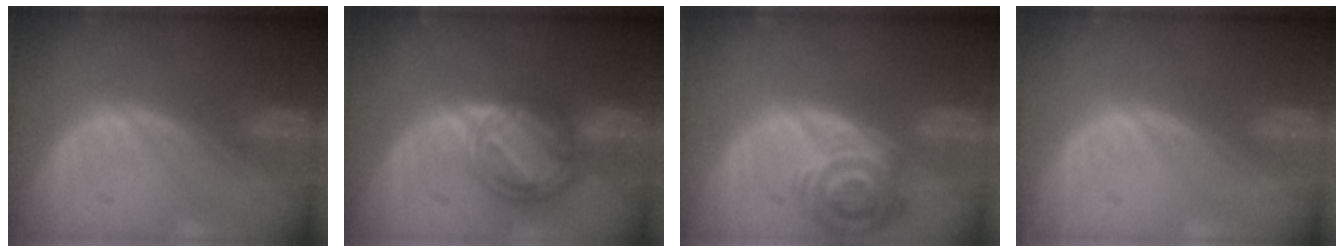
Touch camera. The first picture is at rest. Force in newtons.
{"total": 8.1, "press": 6.9, "slide": 4.4}
{"total": 7.4, "press": 6.6, "slide": 3.4}
{"total": 0.0}